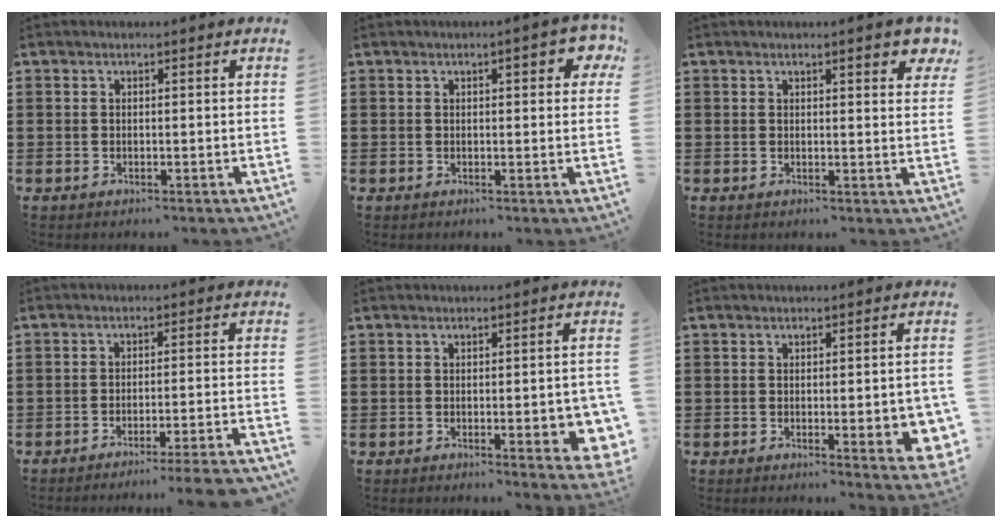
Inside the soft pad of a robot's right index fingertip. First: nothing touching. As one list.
[{"total": 3.5, "force": [1.3, 1.0, 3.2], "torque": [-0.041, -0.003, 0.015]}, {"total": 3.0, "force": [1.9, 0.6, 2.2], "torque": [-0.032, 0.000, 0.029]}, {"total": 4.0, "force": [-3.6, -0.7, 1.6], "torque": [-0.026, -0.012, -0.070]}, {"total": 4.5, "force": [-0.8, 1.1, 4.3], "torque": [-0.053, -0.010, -0.013]}, {"total": 4.9, "force": [-0.6, 1.1, 4.7], "torque": [-0.070, -0.009, -0.007]}]